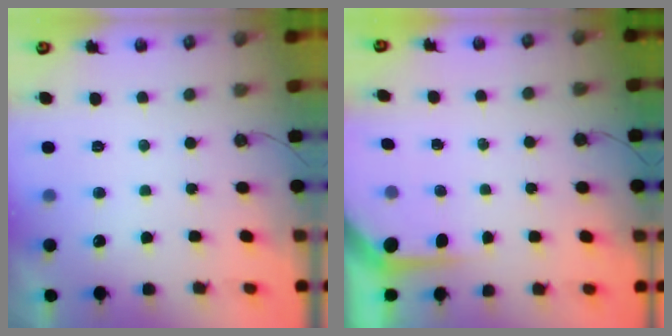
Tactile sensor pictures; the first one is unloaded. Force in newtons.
{"total": 3.5, "press": 3.5, "slide": 0.4}